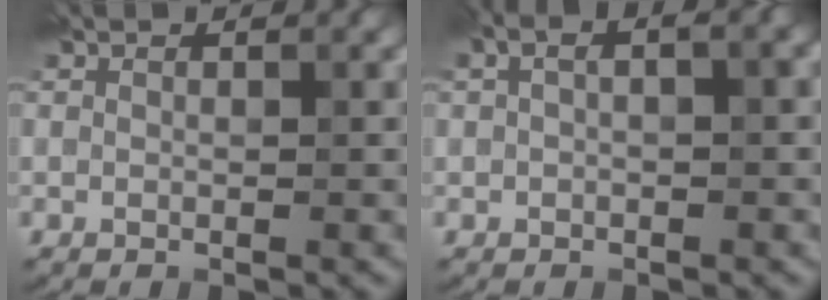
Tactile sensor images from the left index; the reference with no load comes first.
{"total": 3.6, "force": [1.2, 1.8, 2.9], "torque": [-0.052, 0.015, 0.008]}